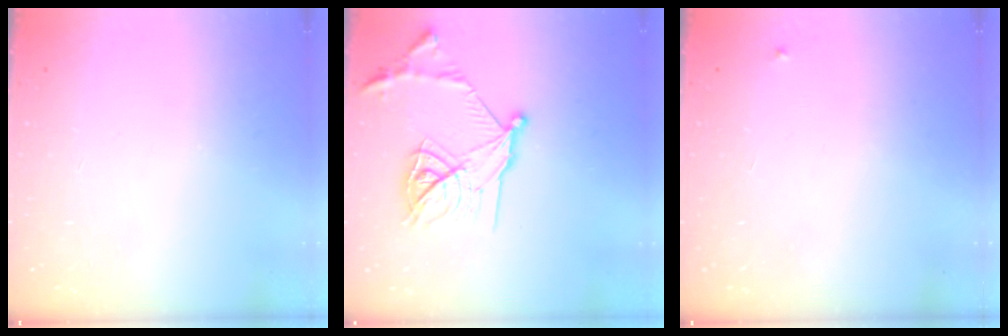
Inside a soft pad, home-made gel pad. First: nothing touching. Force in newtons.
{"total": 20.0, "press": 20.0, "slide": 1.2}
{"total": 2.7, "press": 2.7, "slide": 0.2}